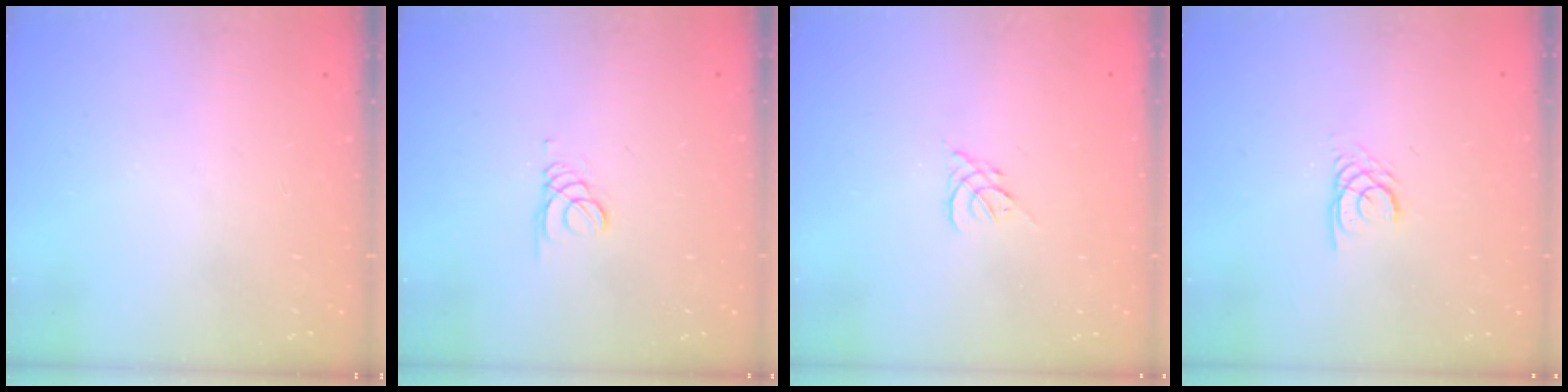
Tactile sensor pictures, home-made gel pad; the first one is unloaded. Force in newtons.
{"total": 1.5, "press": 1.5, "slide": 0.1}
{"total": 1.3, "press": 1.2, "slide": 0.6}
{"total": 2.2, "press": 2.2, "slide": 0.1}